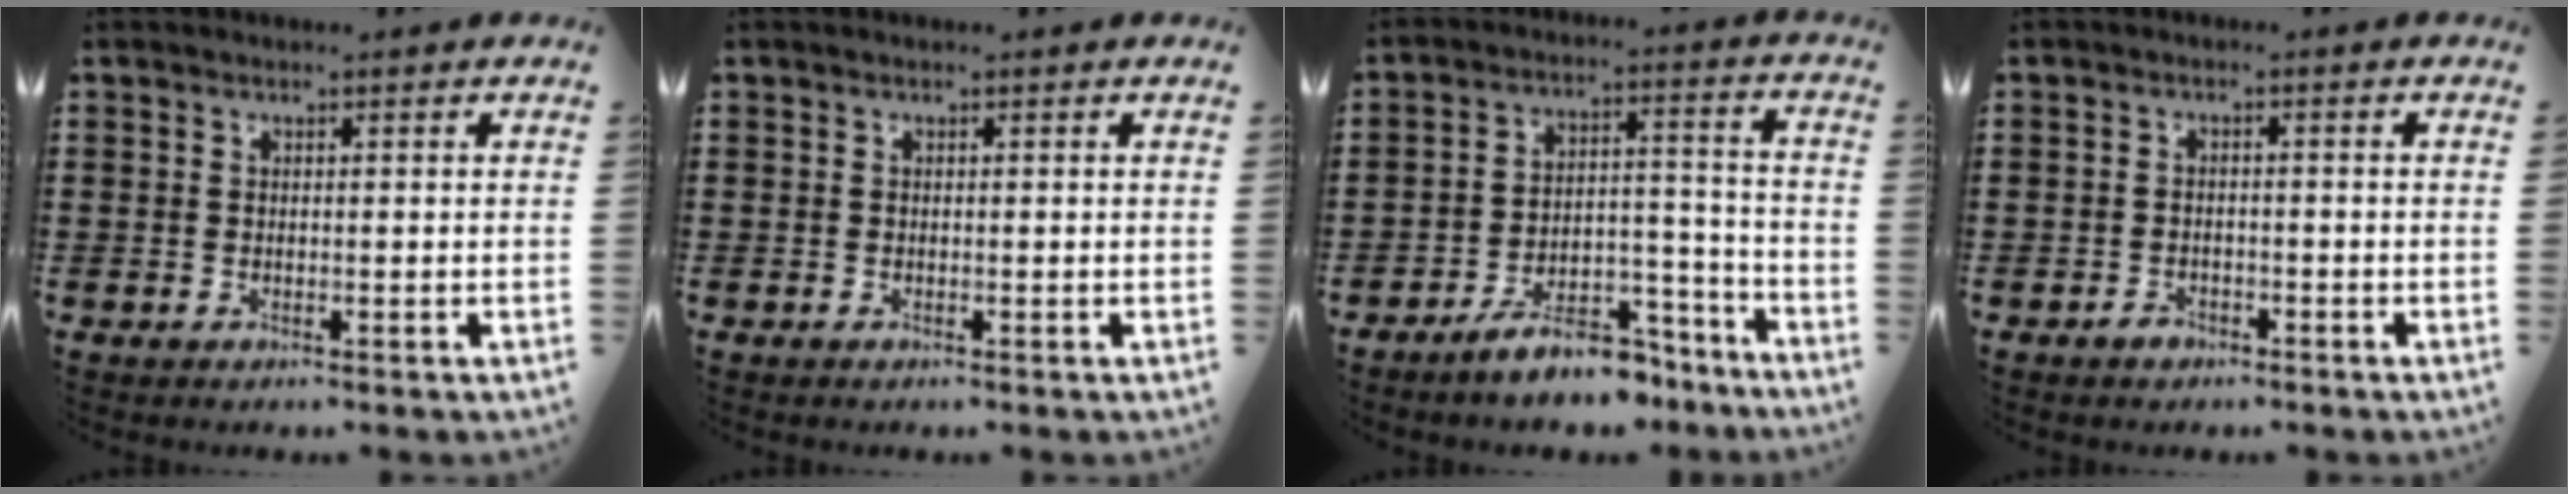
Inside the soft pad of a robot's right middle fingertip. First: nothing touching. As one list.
[{"total": 0.0}, {"total": 8.0, "force": [-7.1, 2.1, 3.0], "torque": [-0.041, 0.026, -0.132]}, {"total": 1.5, "force": [-1.3, 0.8, 0.4], "torque": [-0.011, 0.000, -0.027]}]